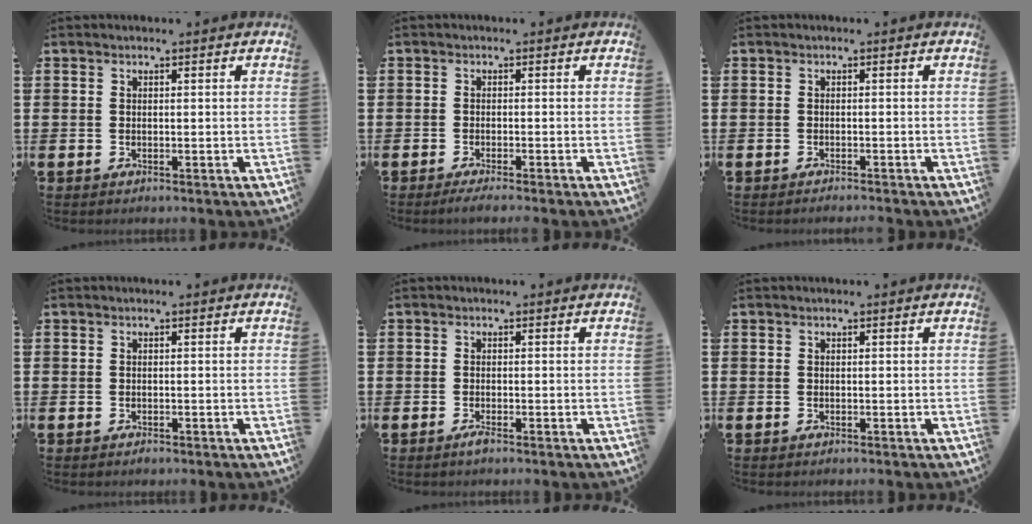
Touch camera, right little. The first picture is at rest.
{"total": 1.1, "force": [-0.8, 0.0, 0.8], "torque": [-0.011, -0.001, -0.014]}
{"total": 0.6, "force": [-0.6, -0.1, 0.1], "torque": [-0.001, -0.002, -0.012]}
{"total": 0.0}
{"total": 1.0, "force": [-0.5, 0.2, 0.9], "torque": [-0.016, -0.002, -0.009]}
{"total": 0.0}